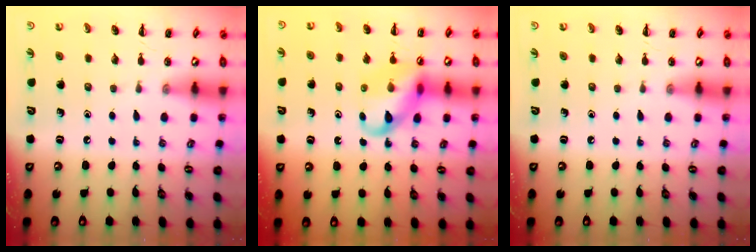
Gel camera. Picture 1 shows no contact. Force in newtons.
{"total": 12.0, "press": 11.9, "slide": 1.6}
{"total": 0.0}